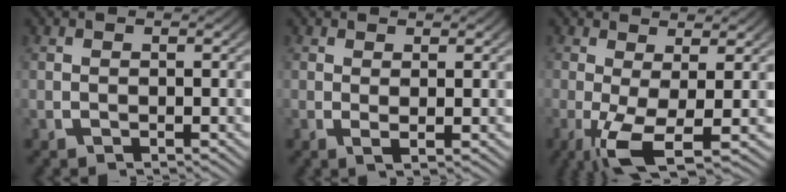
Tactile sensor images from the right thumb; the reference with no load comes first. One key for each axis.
{"total": 1.2, "fx": 0.7, "fy": 0.1, "fz": 1.0, "tx": -0.015, "ty": -0.002, "tz": 0.012}
{"total": 6.0, "fx": -1.3, "fy": 2.4, "fz": 5.3, "tx": -0.115, "ty": -0.032, "tz": -0.010}